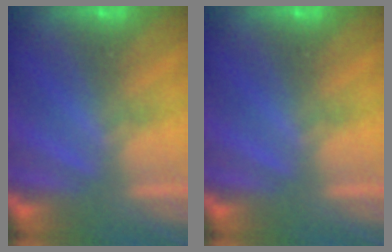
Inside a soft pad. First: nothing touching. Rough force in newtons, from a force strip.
{"total": 0.0}